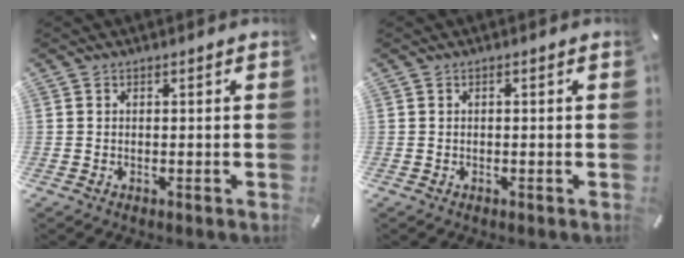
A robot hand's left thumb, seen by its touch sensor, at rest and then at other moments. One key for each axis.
{"total": 0.0}